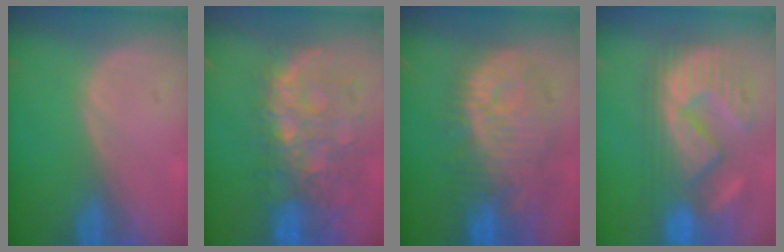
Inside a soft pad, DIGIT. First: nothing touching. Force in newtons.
{"total": 11.2, "press": 9.7, "slide": 5.5}
{"total": 12.3, "press": 11.0, "slide": 5.4}
{"total": 11.9, "press": 11.2, "slide": 3.7}